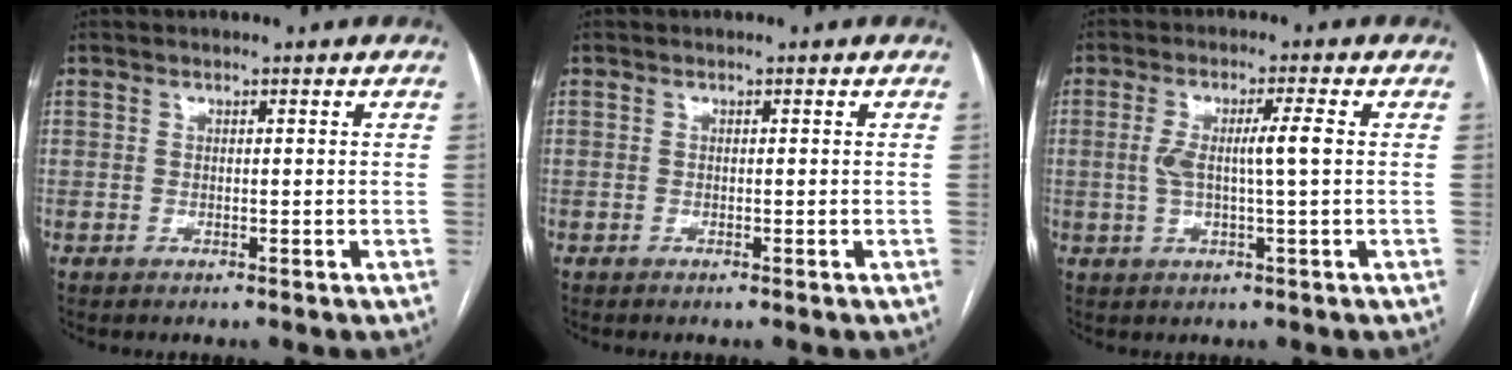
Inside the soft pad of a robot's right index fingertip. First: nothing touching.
{"total": 0.0}
{"total": 5.4, "force": [0.2, -0.1, 5.4], "torque": [-0.103, 0.009, 0.008]}